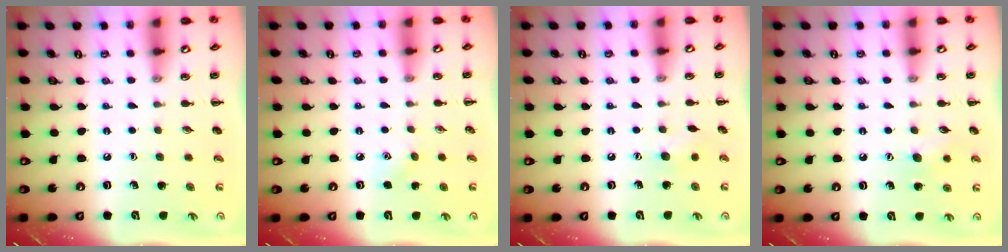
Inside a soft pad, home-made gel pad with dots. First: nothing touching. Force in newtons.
{"total": 3.9, "press": 3.8, "slide": 0.9}
{"total": 6.2, "press": 6.0, "slide": 1.6}
{"total": 6.9, "press": 6.7, "slide": 1.7}